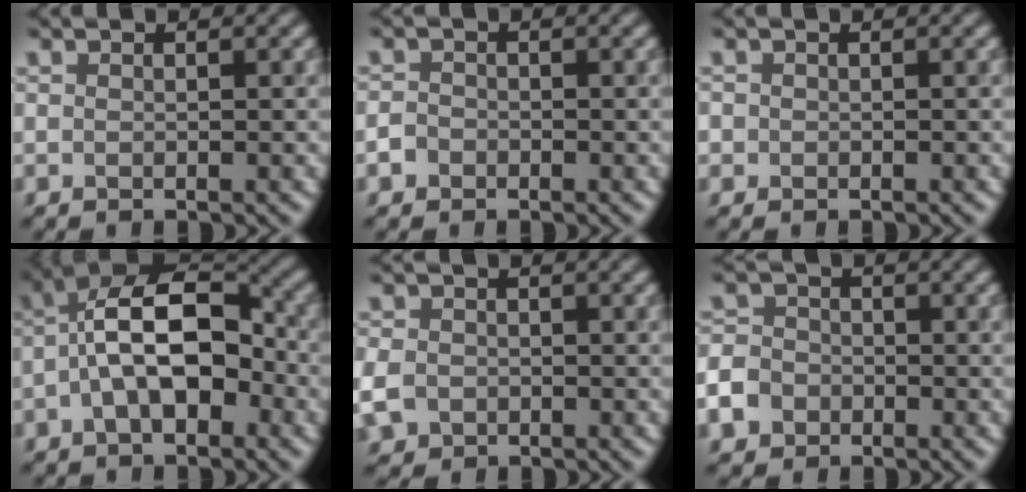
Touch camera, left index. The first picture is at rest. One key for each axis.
{"total": 1.5, "fx": -0.7, "fy": 1.3, "fz": 0.5, "tx": 0.001, "ty": 0.001, "tz": -0.017}
{"total": 0.8, "fx": -0.1, "fy": 0.8, "fz": 0.0, "tx": 0.008, "ty": -0.004, "tz": -0.006}
{"total": 9.4, "fx": -1.5, "fy": 4.9, "fz": 7.9, "tx": -0.135, "ty": 0.024, "tz": -0.035}
{"total": 3.8, "fx": -1.2, "fy": 3.2, "fz": 1.7, "tx": -0.035, "ty": -0.012, "tz": -0.026}
{"total": 5.1, "fx": -2.5, "fy": 4.1, "fz": 1.6, "tx": -0.026, "ty": -0.012, "tz": -0.058}